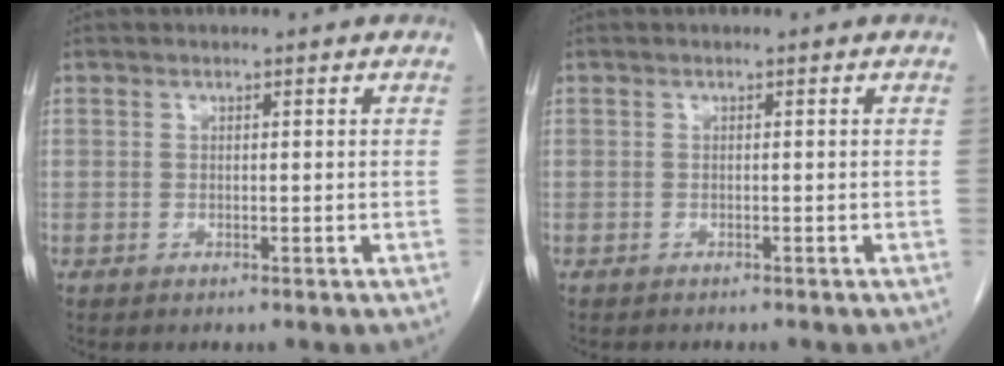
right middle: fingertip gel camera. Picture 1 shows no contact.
{"total": 1.3, "force": [-1.2, 0.3, 0.4], "torque": [-0.013, -0.004, -0.014]}